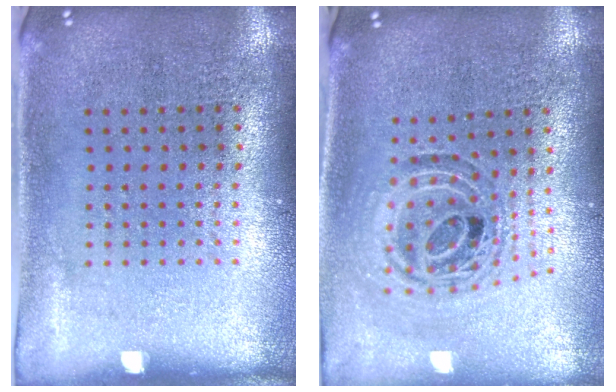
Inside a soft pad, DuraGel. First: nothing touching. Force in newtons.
{"total": 1.1, "press": 1.0, "slide": 0.4}